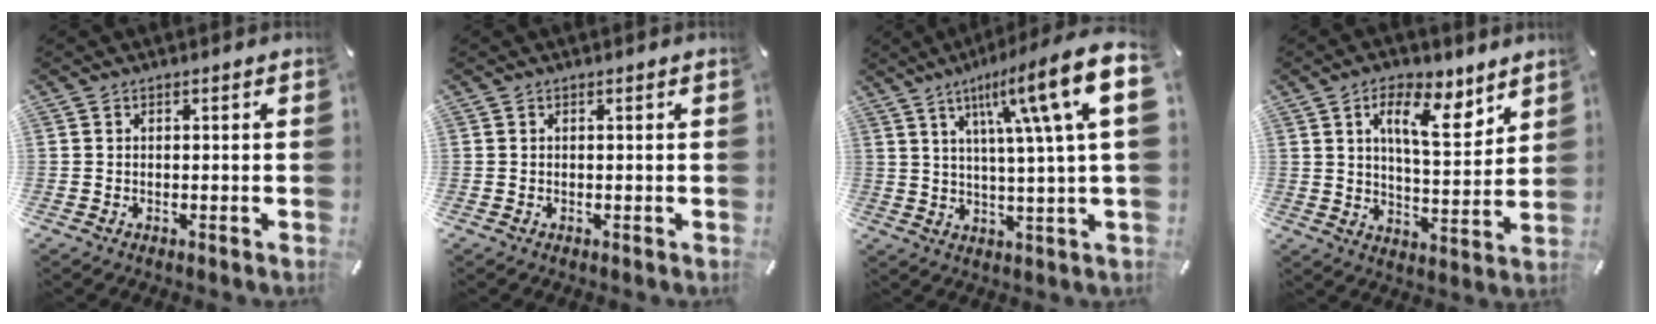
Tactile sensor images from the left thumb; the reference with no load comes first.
{"total": 0.0}
{"total": 18.2, "force": [6.5, 2.9, 16.8], "torque": [-0.262, -0.032, 0.082]}
{"total": 12.3, "force": [6.9, 5.2, 8.8], "torque": [-0.141, -0.026, 0.117]}